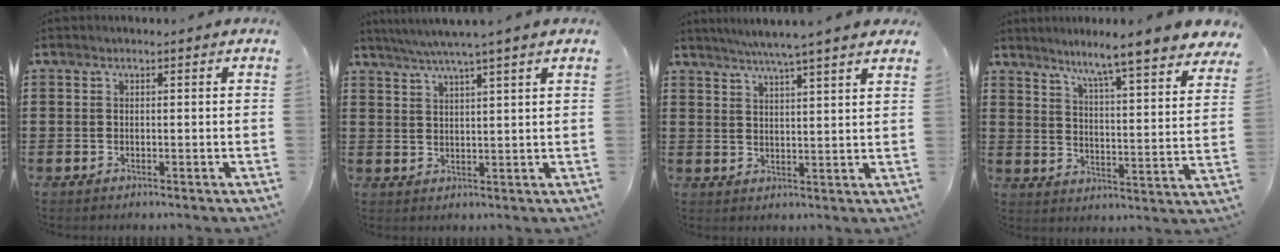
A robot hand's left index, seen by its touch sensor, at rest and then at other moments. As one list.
[{"total": 4.1, "force": [3.3, -0.7, 2.3], "torque": [-0.053, -0.013, 0.057]}, {"total": 4.8, "force": [4.2, -0.9, 2.2], "torque": [-0.055, -0.017, 0.073]}, {"total": 7.0, "force": [6.1, -1.1, 3.2], "torque": [-0.079, -0.050, 0.095]}]